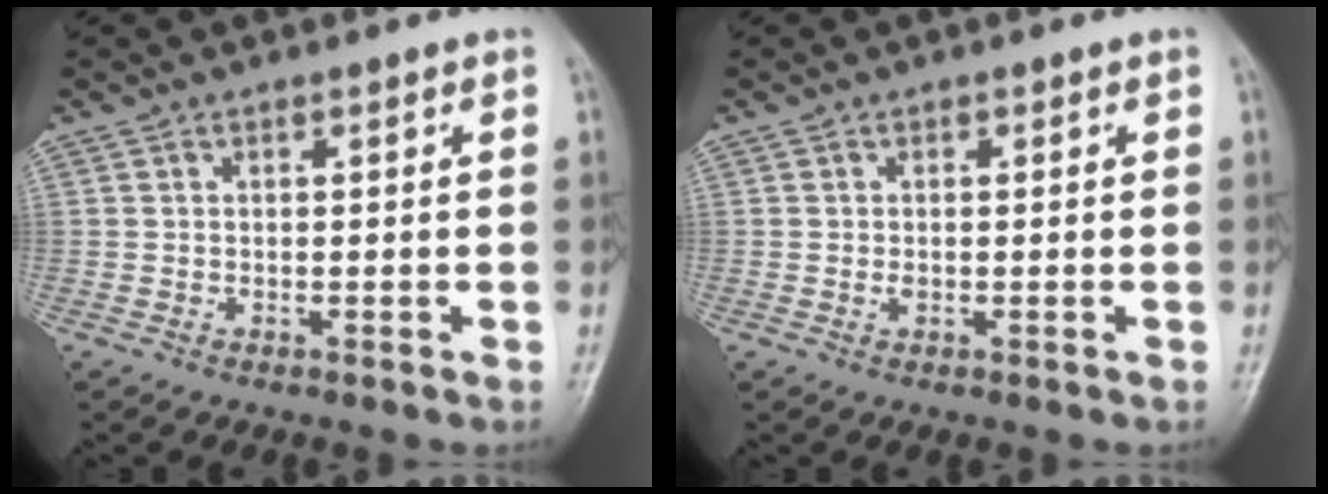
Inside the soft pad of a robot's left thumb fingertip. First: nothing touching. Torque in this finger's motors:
{"motor_torque": [-0.09, -0.02, 0.04, 0.01, 0.00]}